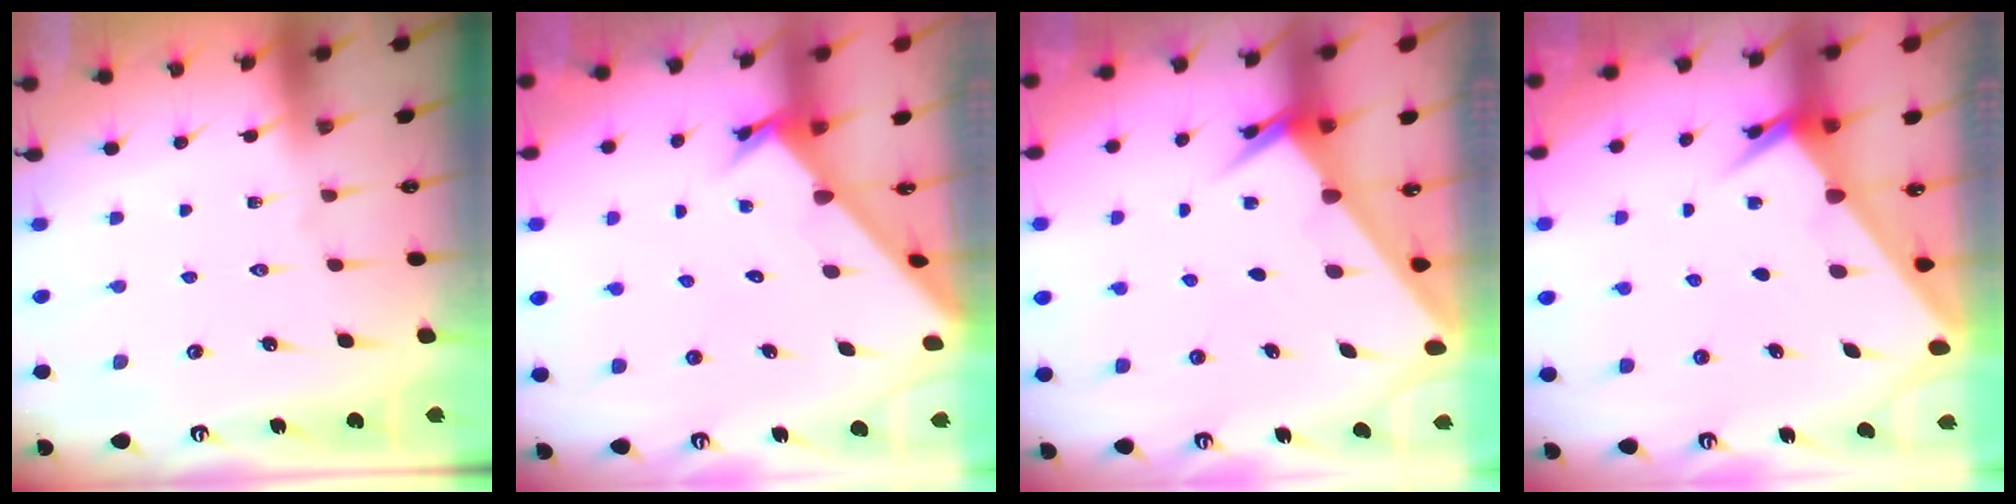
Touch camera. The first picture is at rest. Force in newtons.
{"total": 2.6, "press": 2.6, "slide": 0.3}
{"total": 2.5, "press": 2.5, "slide": 0.2}
{"total": 2.5, "press": 2.5, "slide": 0.2}